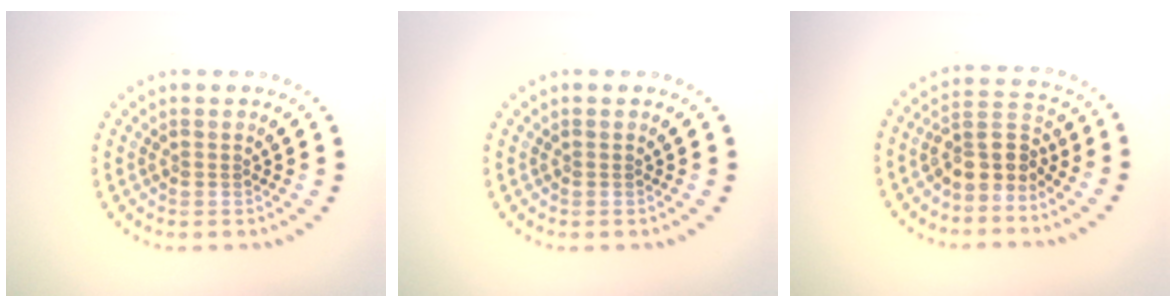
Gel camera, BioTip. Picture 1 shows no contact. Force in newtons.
{"total": 0.0}
{"total": 3.6, "press": 3.1, "slide": 1.9}